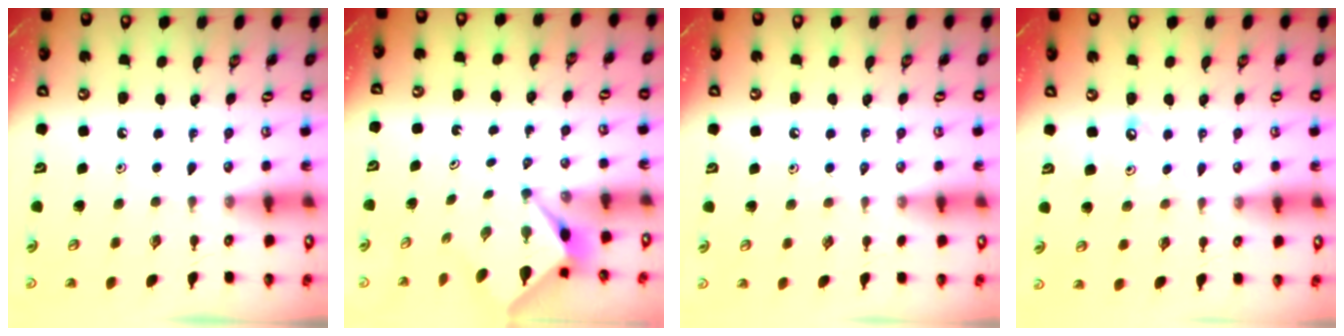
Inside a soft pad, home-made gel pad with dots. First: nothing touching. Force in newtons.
{"total": 2.5, "press": 2.5, "slide": 0.1}
{"total": 2.4, "press": 2.4, "slide": 0.5}
{"total": 5.9, "press": 5.9, "slide": 0.7}